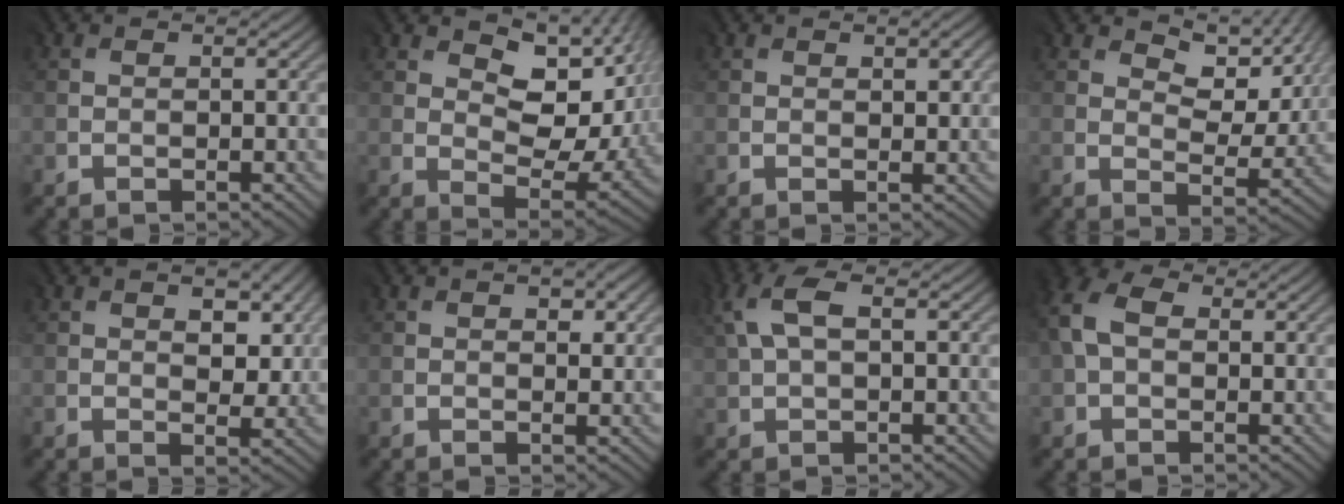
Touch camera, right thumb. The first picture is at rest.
{"total": 11.1, "force": [3.4, 6.4, 8.4], "torque": [-0.132, -0.015, 0.067]}
{"total": 1.8, "force": [0.8, 0.9, 1.4], "torque": [-0.021, -0.004, 0.018]}
{"total": 7.7, "force": [3.9, 4.0, 5.4], "torque": [-0.089, -0.008, 0.064]}
{"total": 4.6, "force": [1.4, 2.6, 3.5], "torque": [-0.049, -0.007, 0.027]}
{"total": 2.1, "force": [0.8, 1.1, 1.6], "torque": [-0.024, -0.003, 0.017]}
{"total": 5.3, "force": [1.7, 2.6, 4.3], "torque": [-0.107, 0.016, 0.032]}
{"total": 5.6, "force": [1.1, 3.9, 3.9], "torque": [-0.108, 0.012, 0.008]}